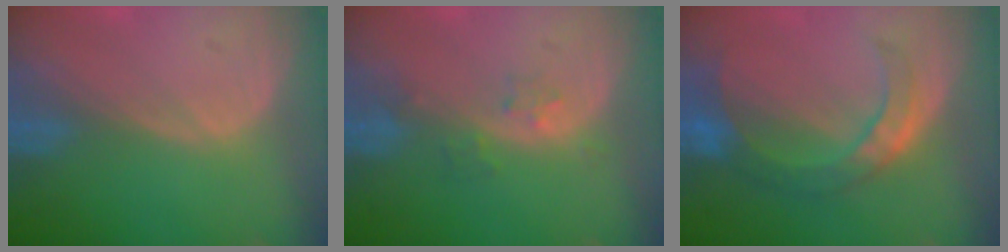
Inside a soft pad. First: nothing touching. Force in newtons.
{"total": 2.3, "press": 2.2, "slide": 0.3}
{"total": 7.4, "press": 7.2, "slide": 1.9}